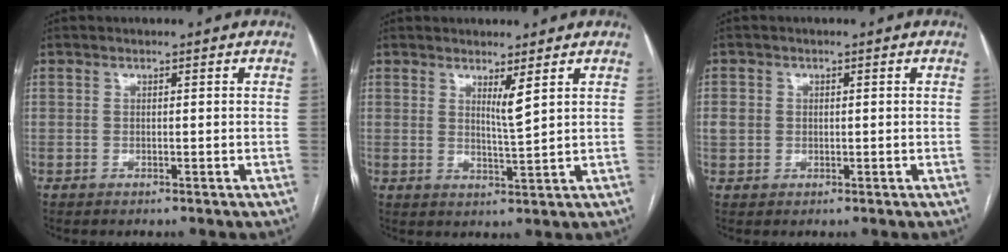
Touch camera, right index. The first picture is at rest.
{"total": 2.9, "force": [1.7, -0.4, 2.3], "torque": [-0.042, -0.017, 0.033]}
{"total": 2.5, "force": [0.2, 2.3, 0.9], "torque": [-0.018, 0.012, 0.009]}